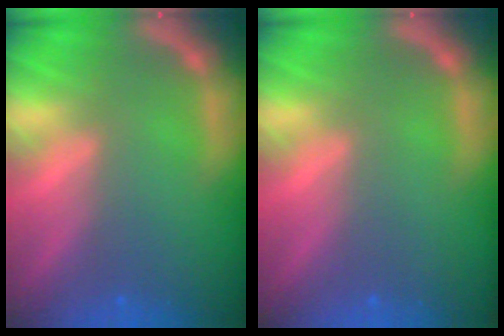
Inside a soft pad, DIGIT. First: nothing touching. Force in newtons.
{"total": 0.0}